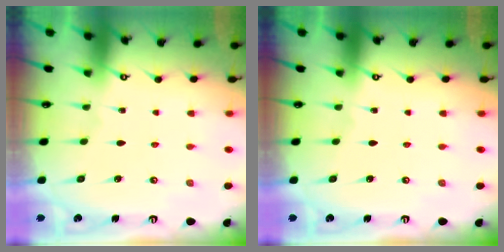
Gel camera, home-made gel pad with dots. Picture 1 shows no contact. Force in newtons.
{"total": 0.0}